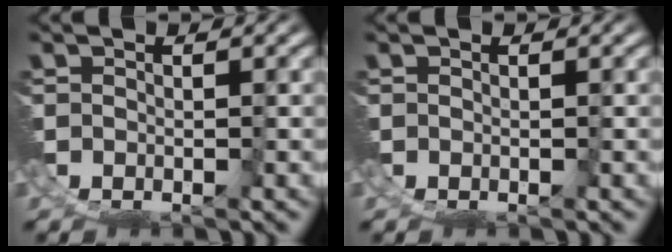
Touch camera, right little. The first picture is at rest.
{"total": 0.0}